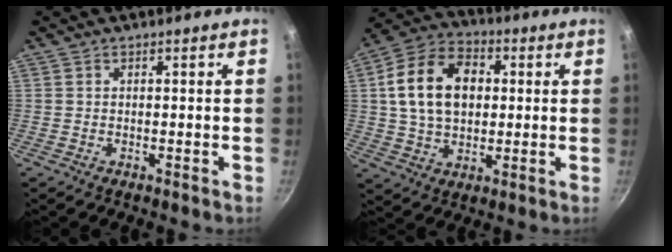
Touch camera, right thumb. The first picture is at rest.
{"total": 15.9, "force": [2.5, 11.2, 11.0], "torque": [-0.171, 0.015, 0.033]}